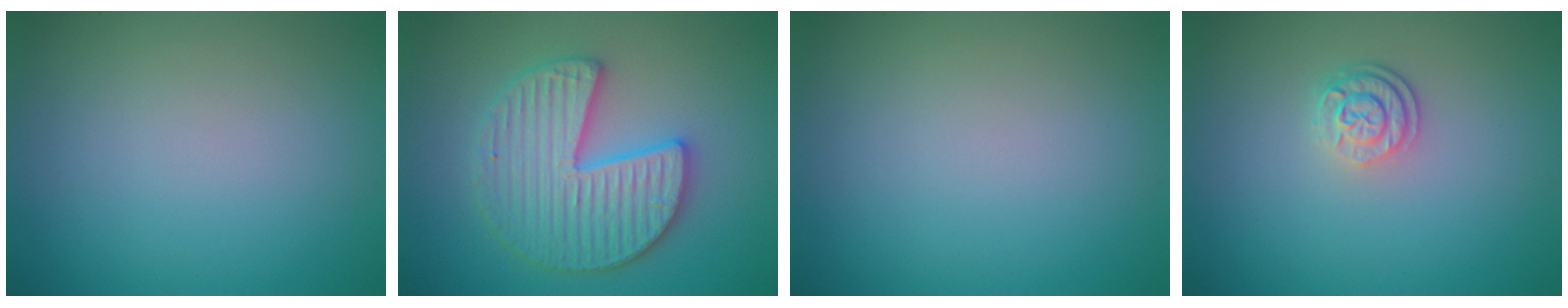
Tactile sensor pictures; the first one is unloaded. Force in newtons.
{"total": 6.0, "press": 6.0, "slide": 0.9}
{"total": 0.0}
{"total": 2.6, "press": 1.9, "slide": 1.7}